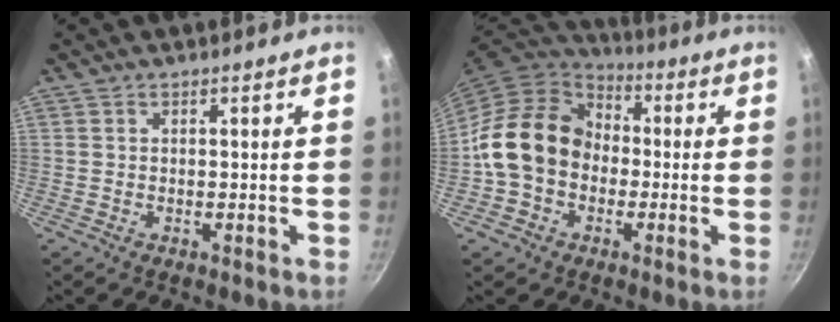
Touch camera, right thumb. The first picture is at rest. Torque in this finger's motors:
{"motor_torque": [1.23, 3.15, 0.87, -0.94, 0.42]}